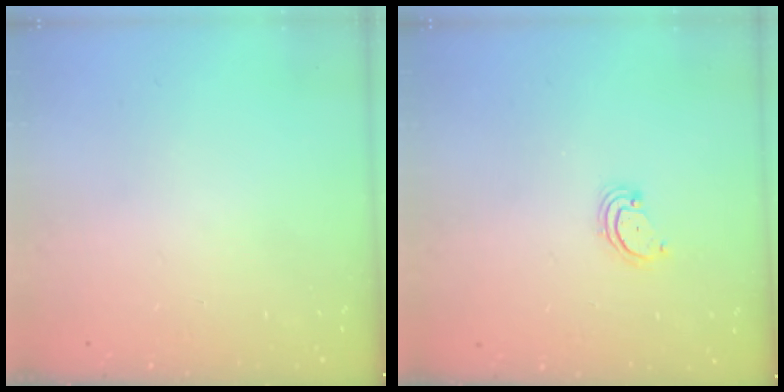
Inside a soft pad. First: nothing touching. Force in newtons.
{"total": 2.5, "press": 2.5, "slide": 0.3}